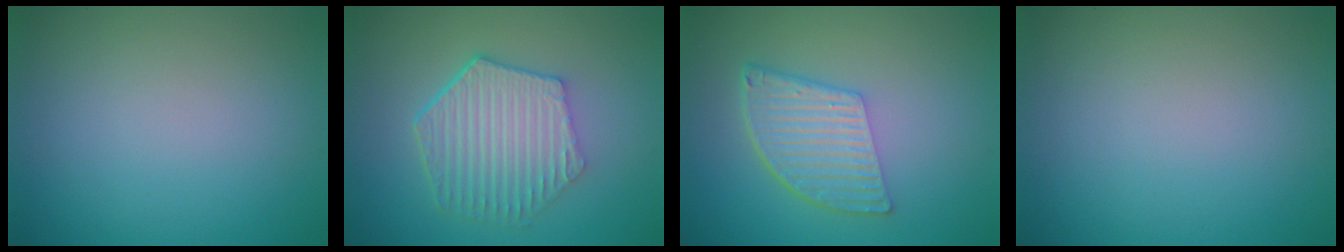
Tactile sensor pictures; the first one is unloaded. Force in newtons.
{"total": 6.1, "press": 4.6, "slide": 4.1}
{"total": 5.5, "press": 3.8, "slide": 4.0}
{"total": 0.0}